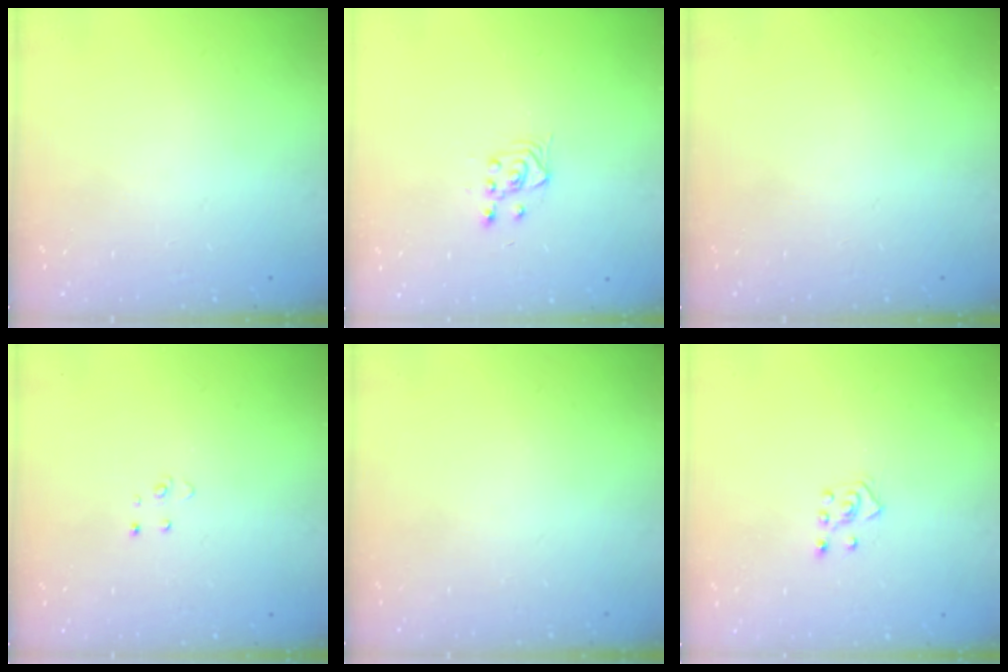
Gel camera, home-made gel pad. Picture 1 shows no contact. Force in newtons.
{"total": 3.4, "press": 3.1, "slide": 1.4}
{"total": 0.0}
{"total": 2.6, "press": 2.6, "slide": 0.2}
{"total": 0.0}
{"total": 4.6, "press": 4.5, "slide": 0.8}